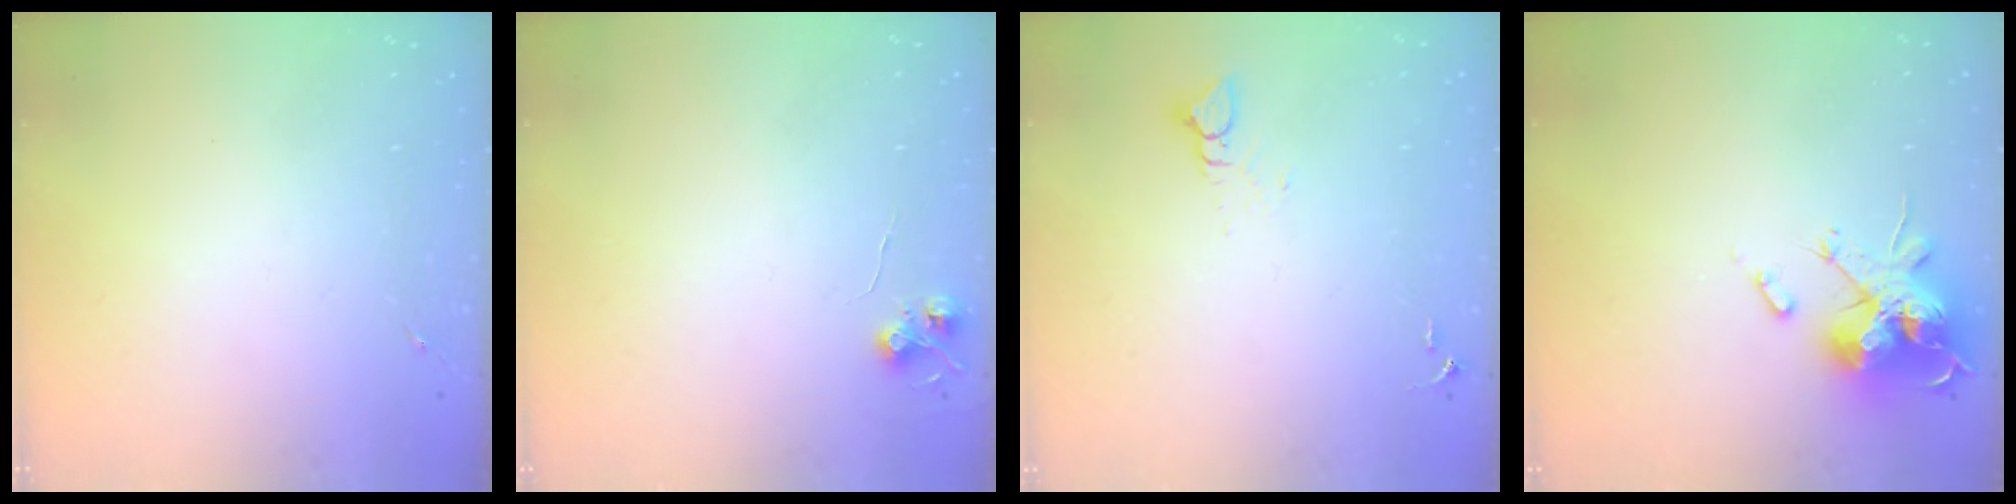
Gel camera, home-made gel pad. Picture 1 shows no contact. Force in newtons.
{"total": 5.5, "press": 5.5, "slide": 0.5}
{"total": 3.9, "press": 3.9, "slide": 0.4}
{"total": 18.5, "press": 18.5, "slide": 0.1}